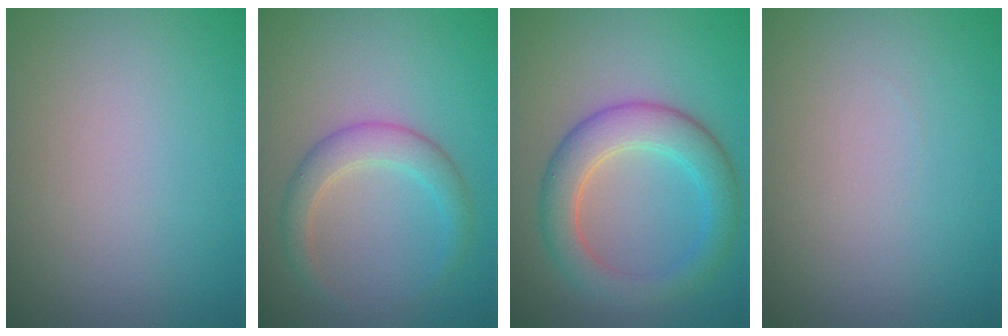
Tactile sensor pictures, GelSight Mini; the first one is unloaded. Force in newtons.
{"total": 2.7, "press": 2.7, "slide": 0.1}
{"total": 5.0, "press": 5.0, "slide": 0.1}
{"total": 0.0}